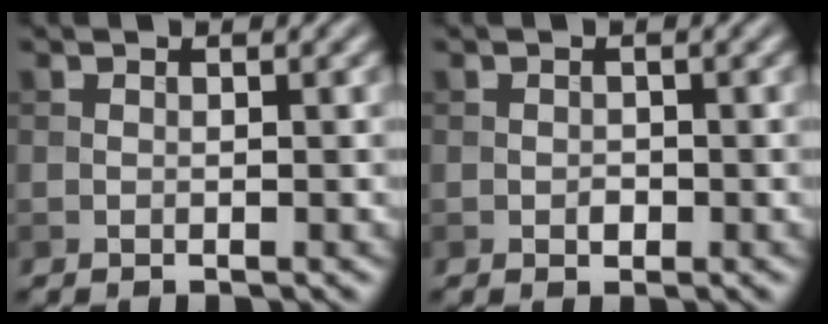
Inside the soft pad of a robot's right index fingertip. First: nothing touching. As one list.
[{"total": 0.8, "force": [-0.3, 0.6, 0.5], "torque": [-0.006, -0.002, -0.006]}]